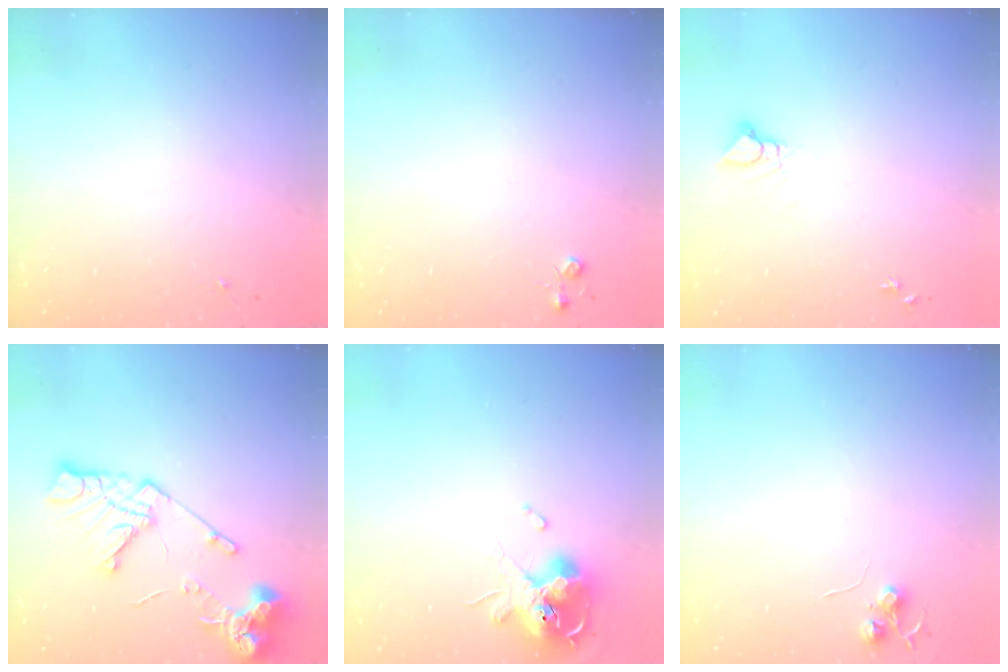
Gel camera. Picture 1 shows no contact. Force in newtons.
{"total": 3.7, "press": 3.7, "slide": 0.5}
{"total": 3.9, "press": 3.9, "slide": 0.2}
{"total": 16.4, "press": 16.3, "slide": 1.9}
{"total": 13.9, "press": 13.8, "slide": 1.9}
{"total": 6.0, "press": 6.0, "slide": 0.5}